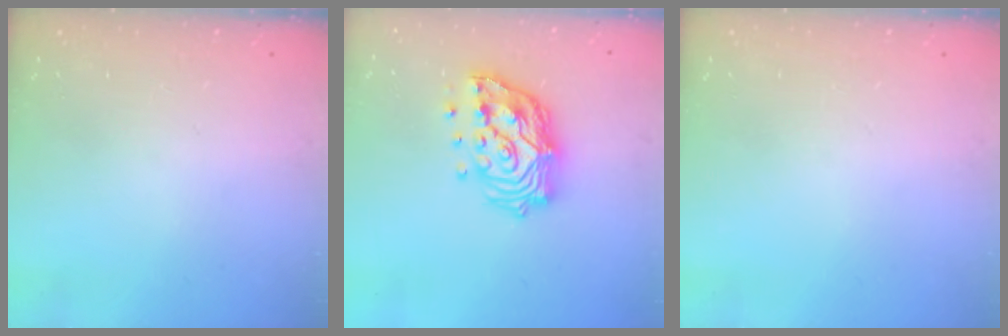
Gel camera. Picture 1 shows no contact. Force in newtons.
{"total": 17.0, "press": 16.8, "slide": 2.2}
{"total": 0.0}